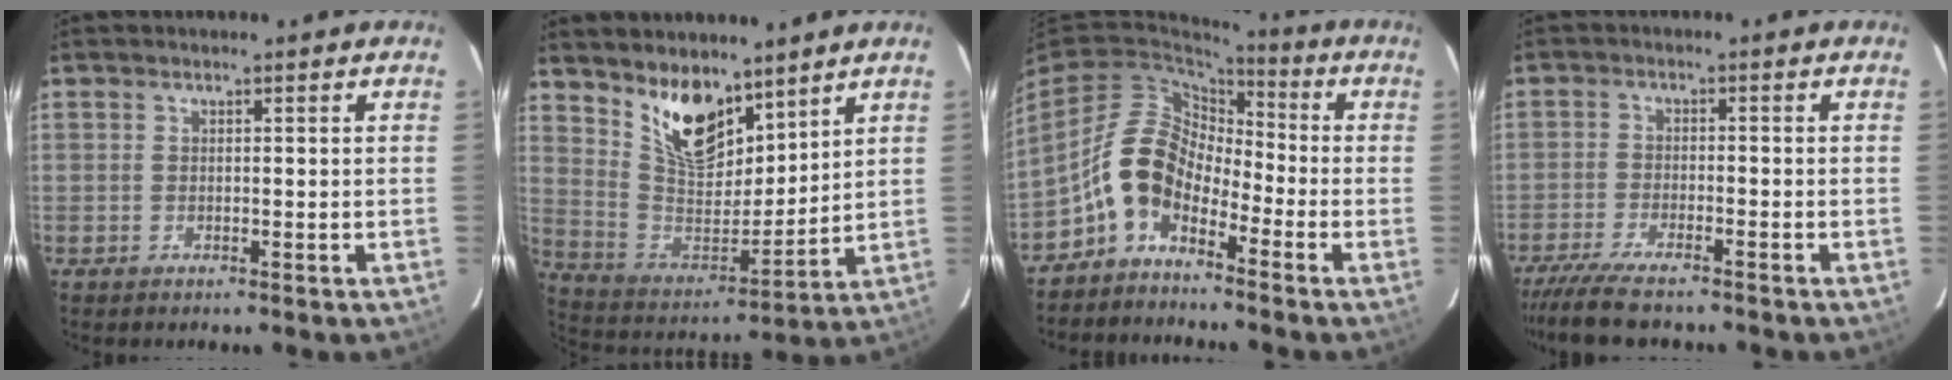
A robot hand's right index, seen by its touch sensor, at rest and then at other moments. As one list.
[{"total": 13.8, "force": [9.6, 6.3, 7.7], "torque": [-0.147, -0.007, 0.190]}, {"total": 9.6, "force": [-5.0, 5.8, 5.7], "torque": [-0.110, 0.020, -0.110]}, {"total": 9.7, "force": [-8.3, 1.6, 4.6], "torque": [-0.115, -0.031, -0.148]}]